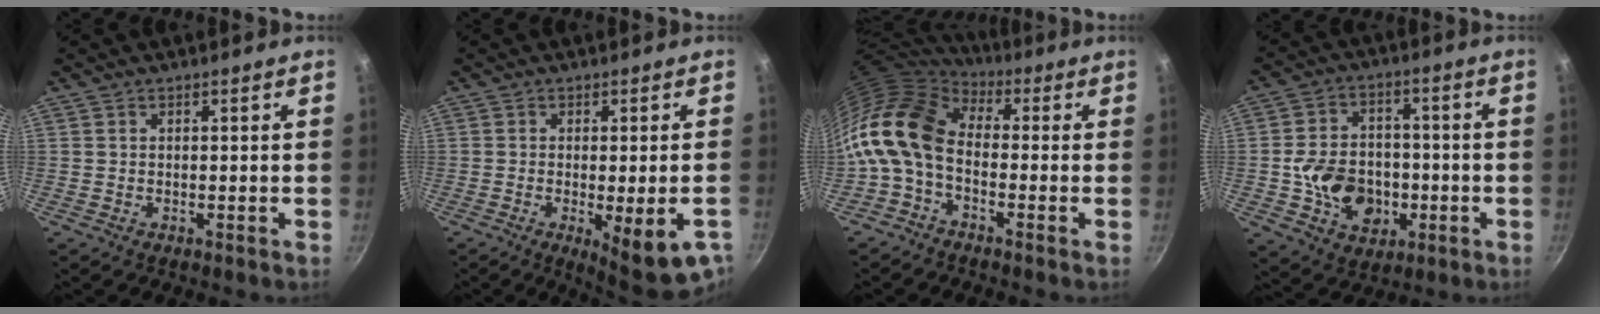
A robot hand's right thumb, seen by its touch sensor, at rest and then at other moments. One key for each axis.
{"total": 11.4, "fx": -4.5, "fy": 2.7, "fz": 10.1, "tx": -0.129, "ty": -0.011, "tz": -0.053}
{"total": 13.4, "fx": -1.6, "fy": 8.7, "fz": 10.1, "tx": -0.184, "ty": 0.027, "tz": -0.051}
{"total": 13.4, "fx": -2.7, "fy": 10.4, "fz": 8.0, "tx": -0.103, "ty": 0.023, "tz": -0.039}